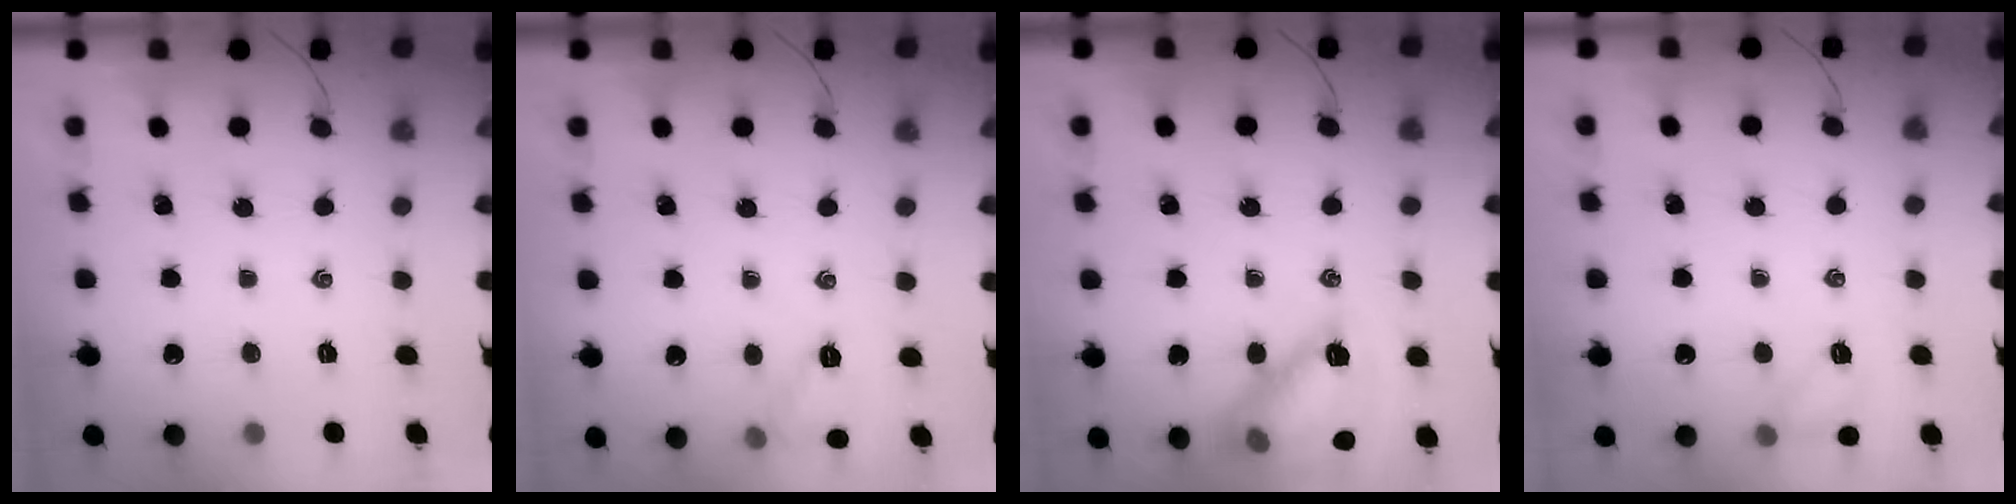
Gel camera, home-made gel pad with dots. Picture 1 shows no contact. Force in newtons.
{"total": 6.8, "press": 6.7, "slide": 1.5}
{"total": 13.6, "press": 13.6, "slide": 1.0}
{"total": 5.6, "press": 5.4, "slide": 1.6}